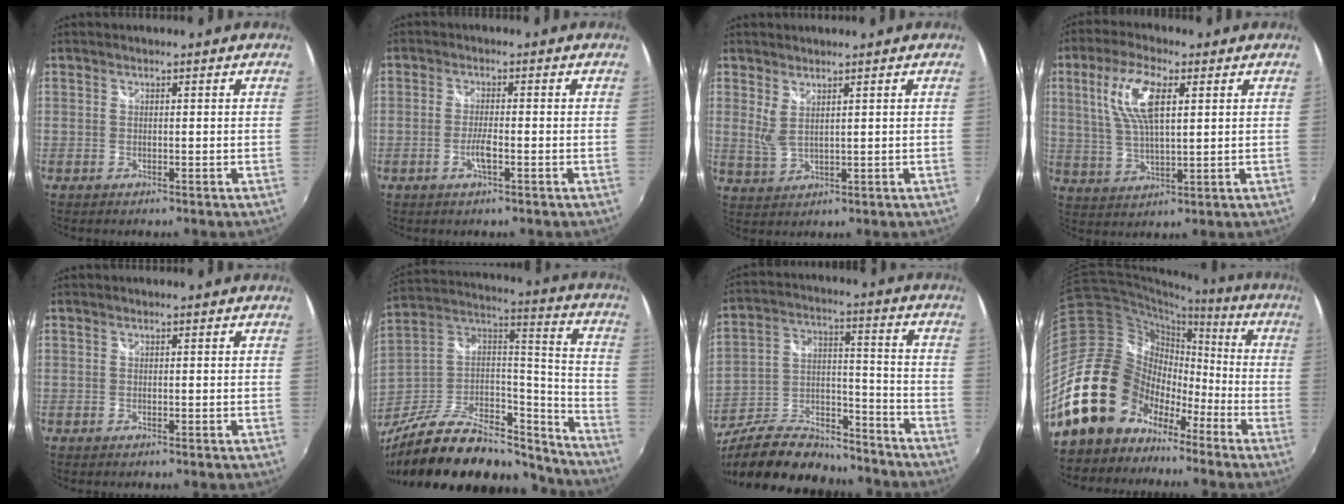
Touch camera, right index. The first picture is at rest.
{"total": 3.2, "force": [-1.3, 0.5, 2.9], "torque": [-0.061, -0.003, -0.025]}
{"total": 3.2, "force": [2.0, 0.8, 2.4], "torque": [-0.047, -0.008, 0.038]}
{"total": 10.4, "force": [3.4, 3.6, 9.1], "torque": [-0.183, 0.011, 0.070]}
{"total": 0.0}
{"total": 31.9, "force": [-24.0, 13.1, 16.5], "torque": [-0.290, 0.031, -0.365]}
{"total": 24.2, "force": [-19.4, 9.2, 11.2], "torque": [-0.229, 0.013, -0.299]}
{"total": 22.6, "force": [-12.8, 16.1, 9.4], "torque": [-0.216, 0.034, -0.216]}